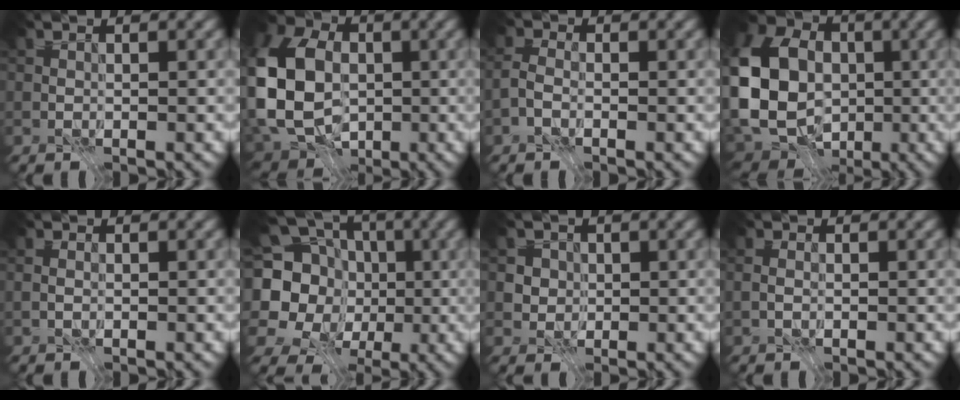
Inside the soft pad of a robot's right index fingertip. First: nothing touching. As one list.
[{"total": 13.6, "force": [-1.4, 10.2, 9.0], "torque": [-0.219, 0.005, -0.044]}, {"total": 2.0, "force": [-1.3, 1.0, 1.1], "torque": [-0.021, 0.003, -0.032]}, {"total": 16.0, "force": [-1.8, 12.7, 9.6], "torque": [-0.228, -0.003, -0.034]}, {"total": 0.5, "force": [-0.3, 0.4, 0.3], "torque": [-0.006, -0.001, -0.006]}, {"total": 16.8, "force": [-0.6, 15.0, 7.6], "torque": [-0.180, 0.015, -0.033]}, {"total": 3.2, "force": [0.8, 2.9, 1.1], "torque": [-0.017, 0.003, 0.011]}, {"total": 0.9, "force": [-0.5, 0.5, 0.5], "torque": [-0.009, -0.001, -0.011]}]